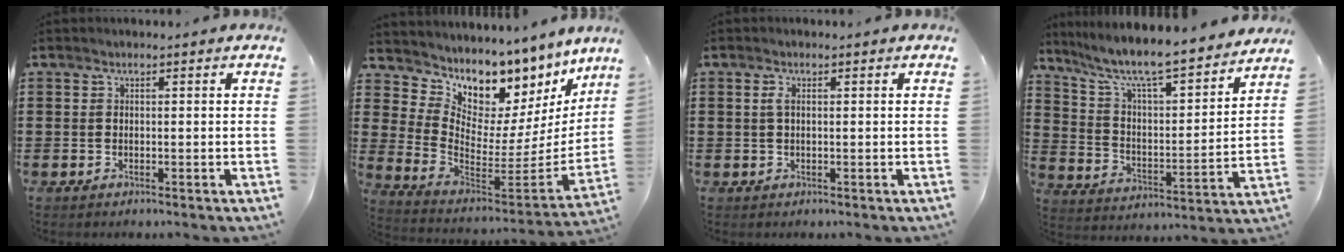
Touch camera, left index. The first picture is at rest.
{"total": 4.7, "force": [4.3, 1.8, -0.8], "torque": [-0.027, -0.075, 0.070]}
{"total": 1.4, "force": [0.2, 0.4, 1.3], "torque": [-0.028, 0.003, 0.002]}
{"total": 7.1, "force": [6.1, 0.7, 3.5], "torque": [-0.097, -0.053, 0.097]}